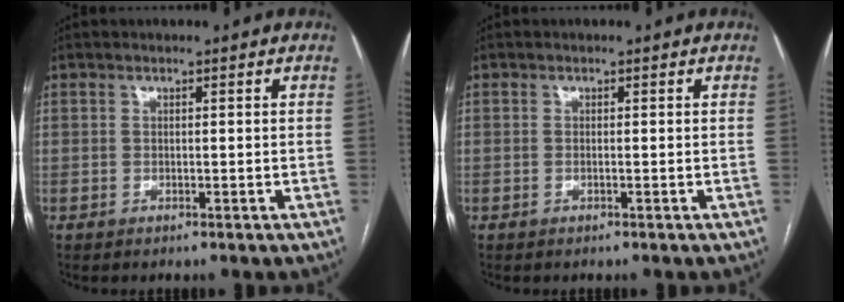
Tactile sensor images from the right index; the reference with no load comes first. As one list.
[{"total": 0.0}]